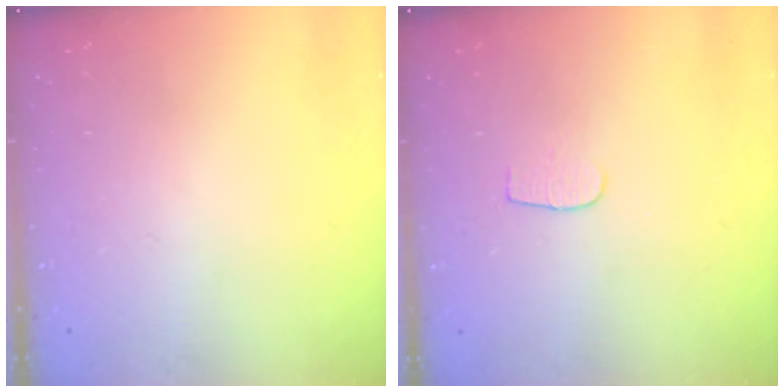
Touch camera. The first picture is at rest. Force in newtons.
{"total": 3.2, "press": 3.2, "slide": 0.3}